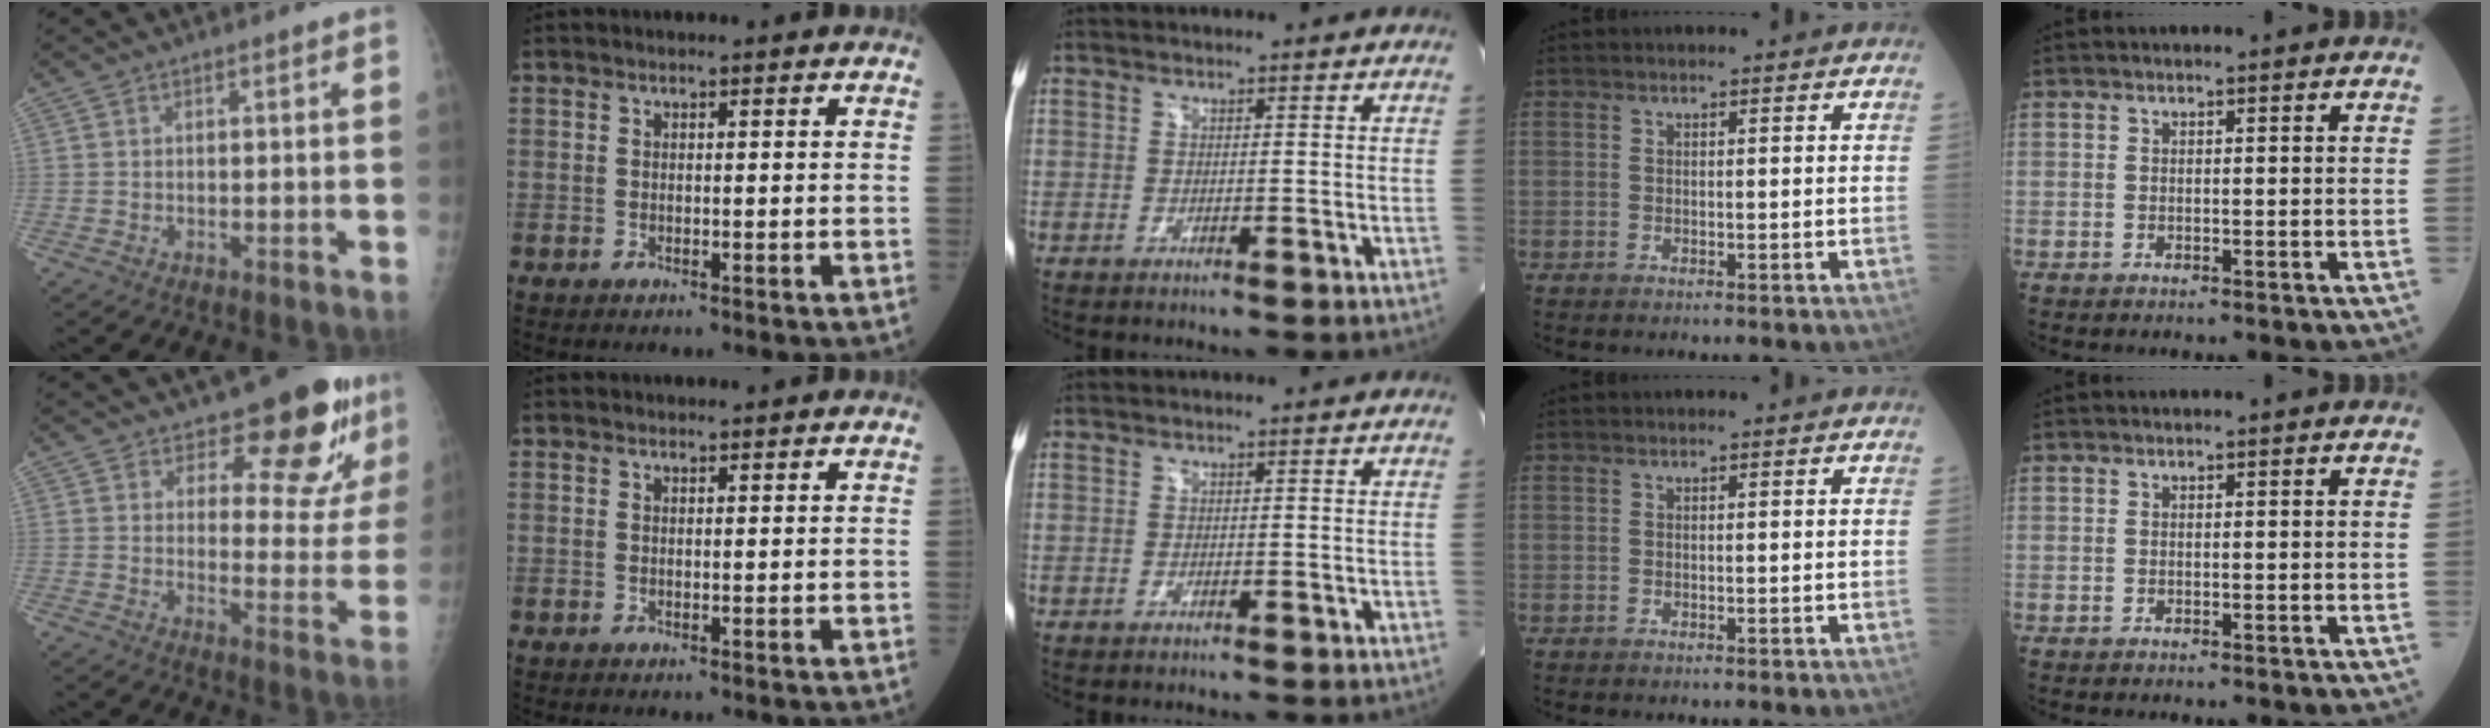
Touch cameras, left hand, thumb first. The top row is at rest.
{"thumb": {"total": 13.0, "force": [10.1, 5.2, 6.2], "torque": [-0.036, -0.084, 0.124]}, "index": {"total": 0.8, "force": [0.8, 0.2, 0.1], "torque": [-0.008, 0.001, 0.012]}}